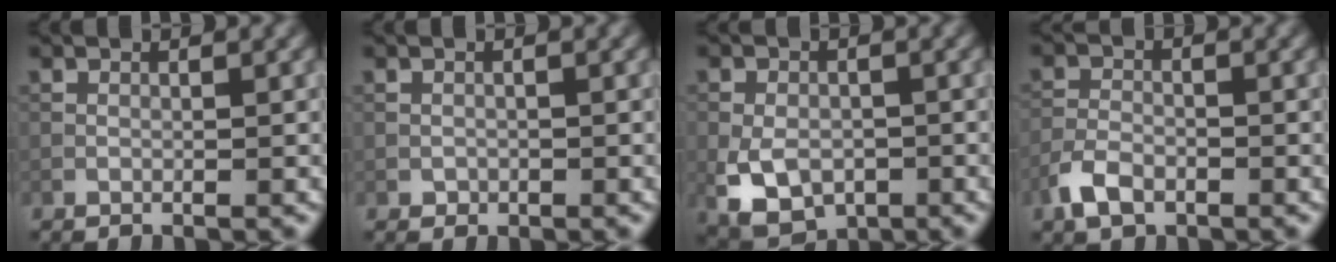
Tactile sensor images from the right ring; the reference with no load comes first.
{"total": 0.6, "force": [-0.1, 0.6, 0.0], "torque": [0.003, -0.004, -0.001]}
{"total": 5.6, "force": [-1.6, 3.8, 3.7], "torque": [-0.078, -0.013, -0.029]}
{"total": 3.0, "force": [-1.7, 1.7, 1.7], "torque": [-0.035, 0.000, -0.041]}